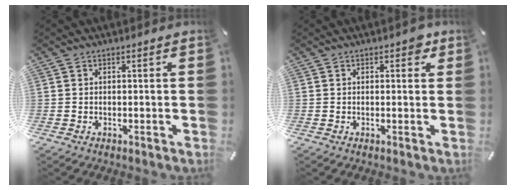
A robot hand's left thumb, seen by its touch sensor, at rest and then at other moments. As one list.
[{"total": 2.0, "force": [0.8, 1.2, 1.4], "torque": [-0.007, -0.002, 0.007]}]